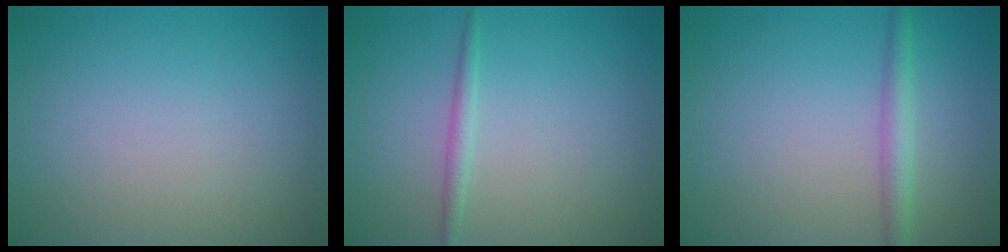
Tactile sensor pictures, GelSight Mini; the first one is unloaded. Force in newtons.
{"total": 1.2, "press": 1.2, "slide": 0.1}
{"total": 2.2, "press": 2.2, "slide": 0.1}